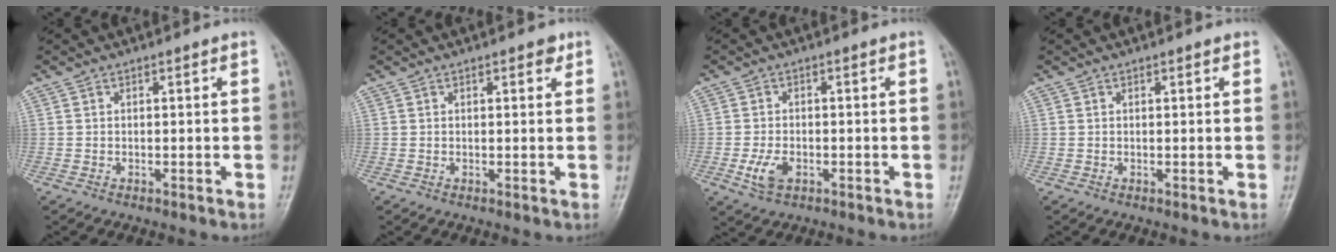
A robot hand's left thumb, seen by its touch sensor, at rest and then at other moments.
{"total": 1.6, "force": [0.9, 0.7, 1.1], "torque": [-0.006, -0.002, 0.010]}
{"total": 4.2, "force": [-1.5, 2.5, 3.0], "torque": [-0.065, 0.002, -0.026]}
{"total": 0.8, "force": [0.5, 0.3, 0.6], "torque": [-0.007, 0.000, 0.005]}